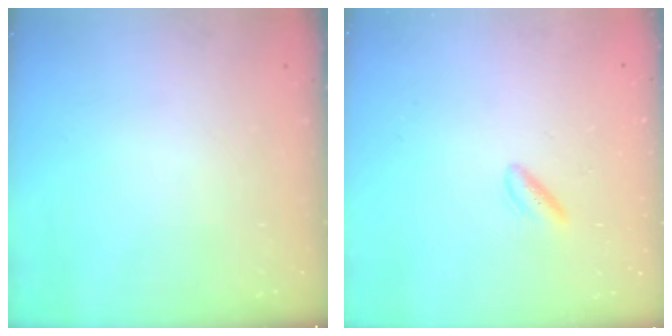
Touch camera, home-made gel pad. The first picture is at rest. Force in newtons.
{"total": 2.5, "press": 2.2, "slide": 1.3}